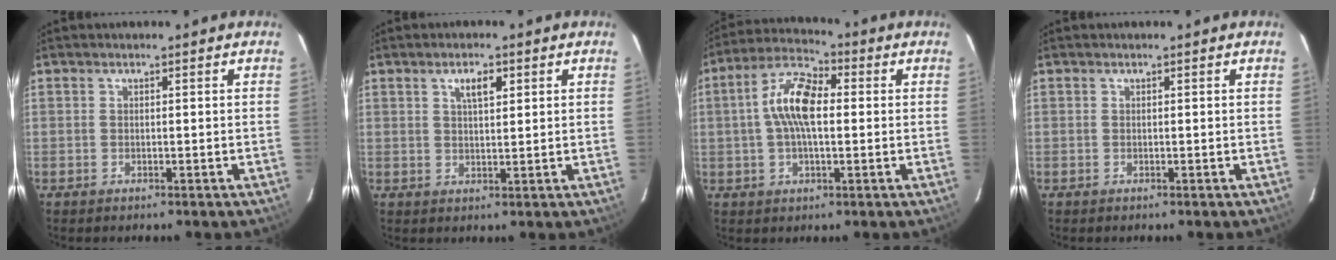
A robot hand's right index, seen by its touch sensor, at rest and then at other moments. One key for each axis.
{"total": 3.8, "fx": 1.7, "fy": 1.7, "fz": 3.0, "tx": -0.048, "ty": 0.009, "tz": 0.030}
{"total": 10.3, "fx": 0.8, "fy": 4.5, "fz": 9.3, "tx": -0.182, "ty": 0.023, "tz": 0.008}
{"total": 0.0}